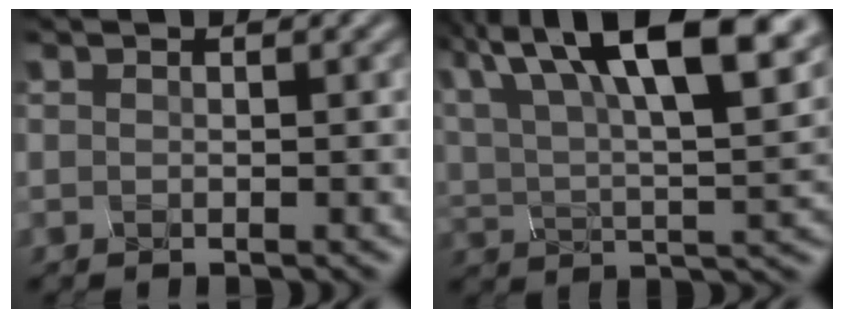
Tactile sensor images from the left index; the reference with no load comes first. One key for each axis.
{"total": 15.9, "fx": 9.0, "fy": 5.6, "fz": 11.8, "tx": -0.199, "ty": 0.039, "tz": 0.135}